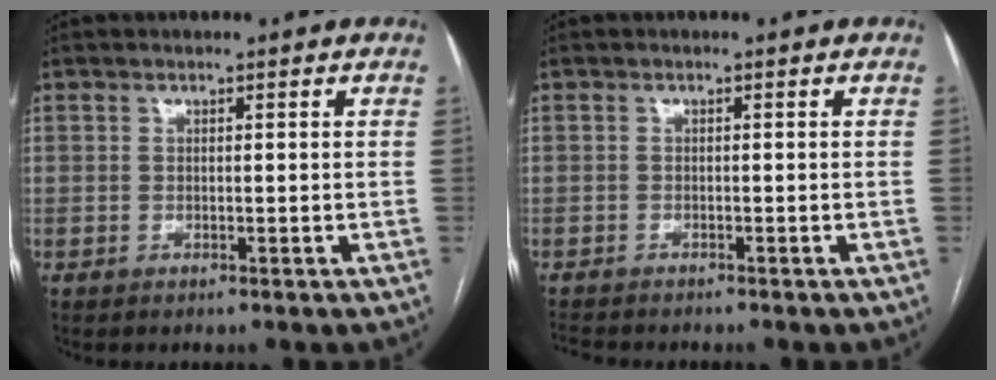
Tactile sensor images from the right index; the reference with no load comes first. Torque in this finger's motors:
{"motor_torque": [-2.14, 0.00, -1.05, -0.21]}